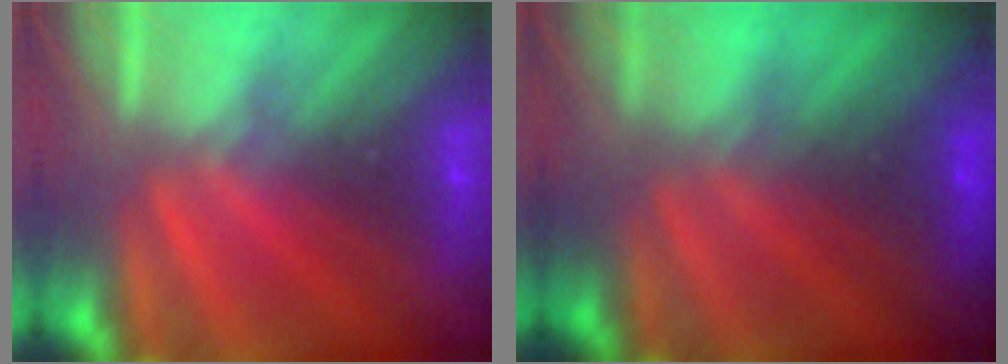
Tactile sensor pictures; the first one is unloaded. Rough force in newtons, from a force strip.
{"total": 7.3}